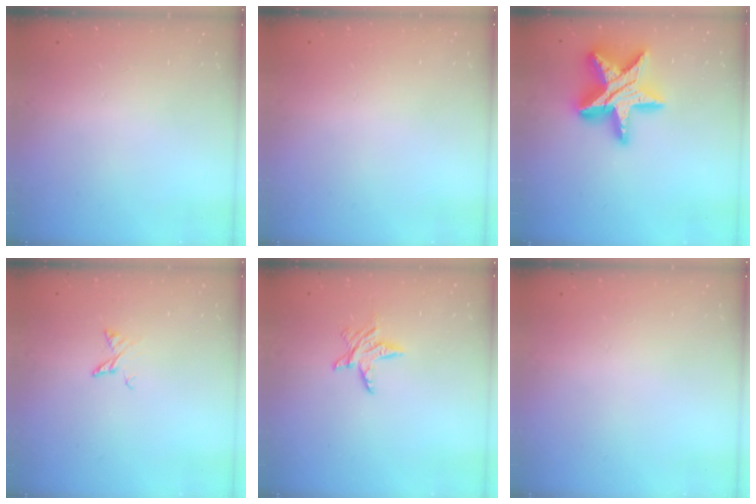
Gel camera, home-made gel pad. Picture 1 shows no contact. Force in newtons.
{"total": 0.0}
{"total": 23.2, "press": 23.1, "slide": 1.8}
{"total": 3.5, "press": 3.5, "slide": 0.3}
{"total": 6.1, "press": 6.1, "slide": 0.3}
{"total": 0.0}